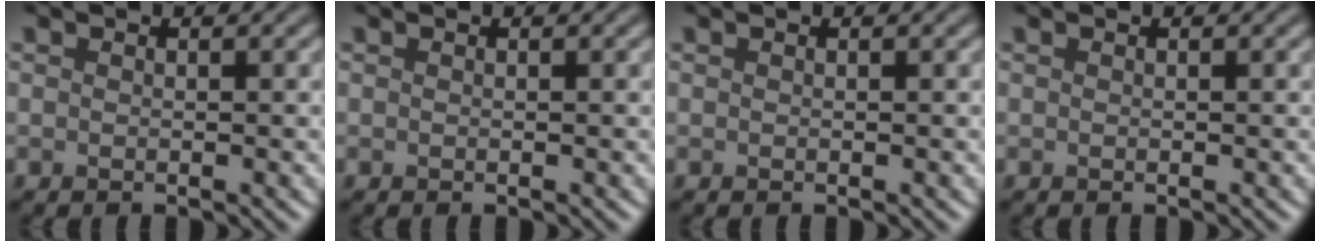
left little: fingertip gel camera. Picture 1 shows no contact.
{"total": 0.0}
{"total": 0.0}
{"total": 0.0}